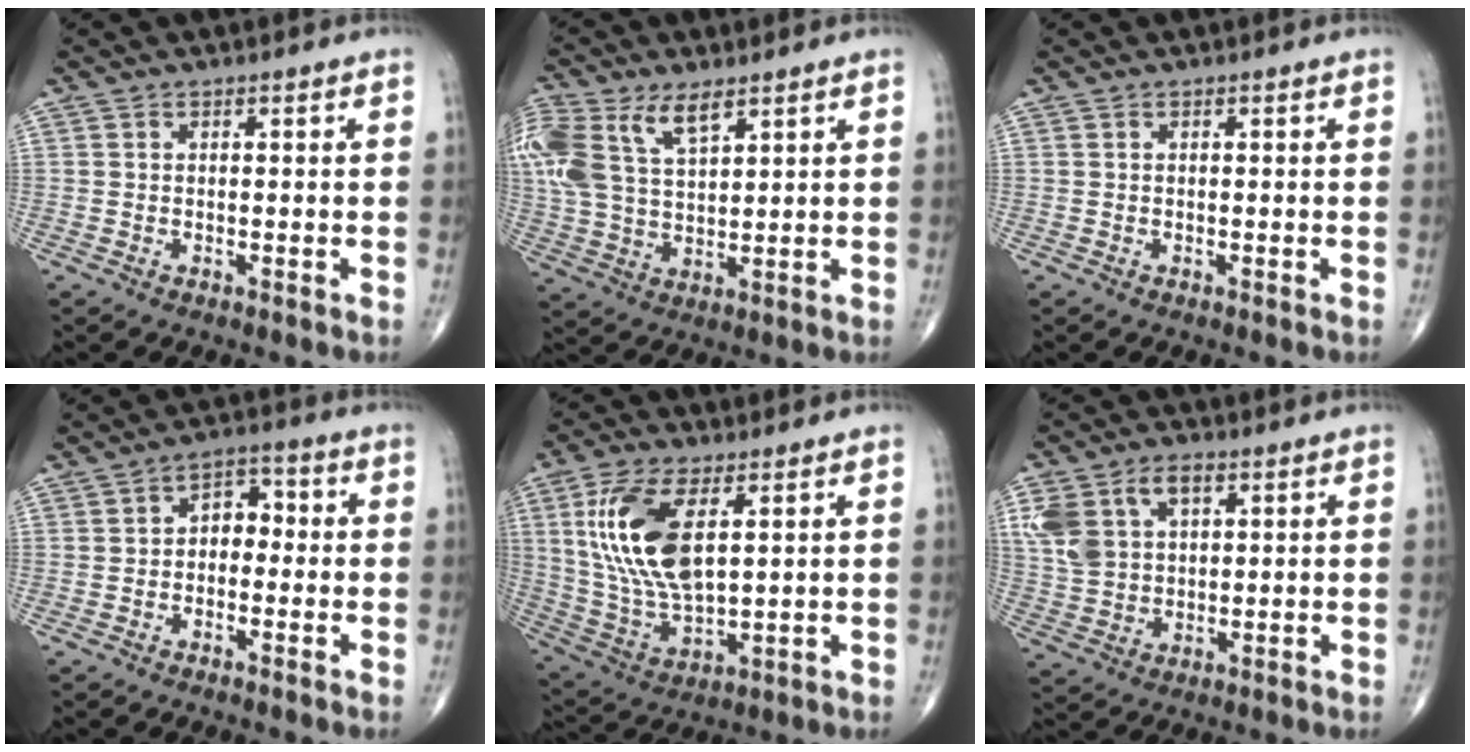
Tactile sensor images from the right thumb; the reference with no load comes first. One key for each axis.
{"total": 15.7, "fx": 7.5, "fy": 8.2, "fz": 11.2, "tx": -0.263, "ty": 0.003, "tz": 0.148}
{"total": 0.0}
{"total": 5.1, "fx": -0.5, "fy": 3.6, "fz": 3.5, "tx": -0.029, "ty": 0.024, "tz": -0.023}
{"total": 16.2, "fx": 4.7, "fy": 7.6, "fz": 13.5, "tx": -0.278, "ty": -0.017, "tz": 0.098}
{"total": 10.6, "fx": 4.0, "fy": 6.7, "fz": 7.2, "tx": -0.137, "ty": 0.006, "tz": 0.082}